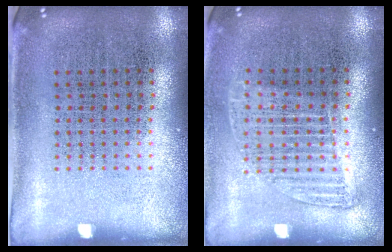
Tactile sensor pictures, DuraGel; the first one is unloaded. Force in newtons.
{"total": 1.3, "press": 1.1, "slide": 0.7}